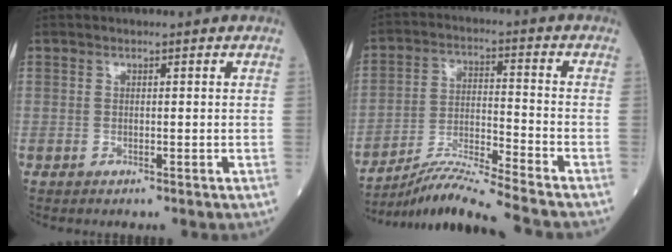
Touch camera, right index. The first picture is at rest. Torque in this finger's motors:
{"motor_torque": [0.69, -0.70, 0.32, 0.08]}